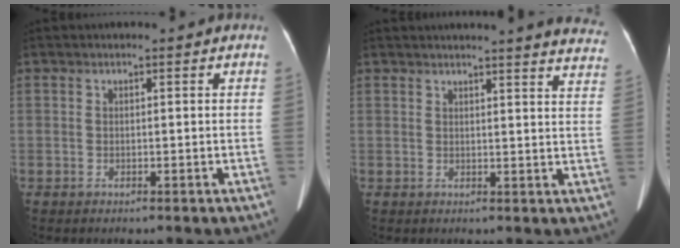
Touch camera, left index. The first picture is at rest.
{"total": 17.4, "force": [16.6, 1.2, 5.4], "torque": [-0.054, -0.053, 0.169]}